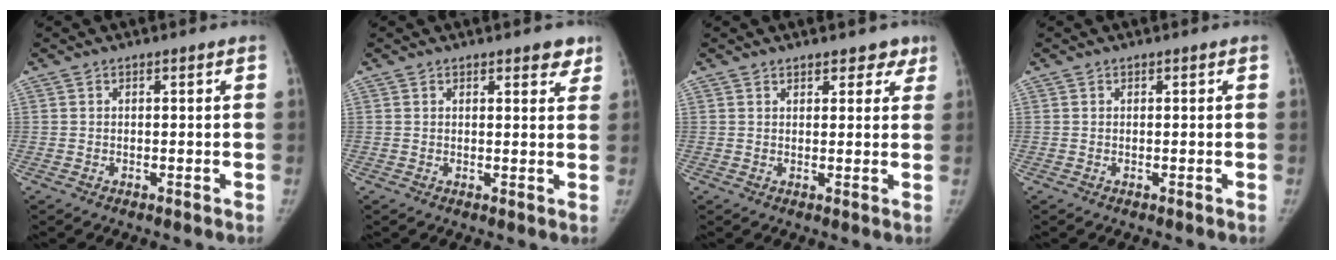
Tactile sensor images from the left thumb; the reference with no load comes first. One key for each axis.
{"total": 3.2, "fx": 2.2, "fy": 1.2, "fz": 2.0, "tx": -0.005, "ty": -0.010, "tz": 0.024}
{"total": 4.3, "fx": 3.2, "fy": 2.3, "fz": 1.8, "tx": 0.016, "ty": -0.010, "tz": 0.040}
{"total": 0.0}